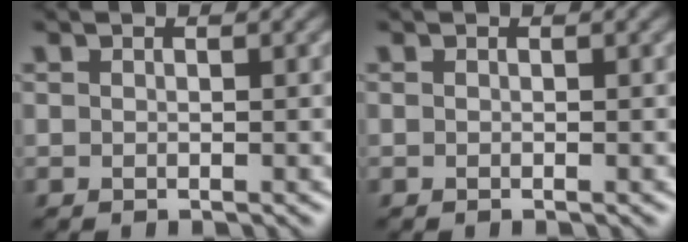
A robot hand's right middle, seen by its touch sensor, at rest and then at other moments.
{"total": 0.0}